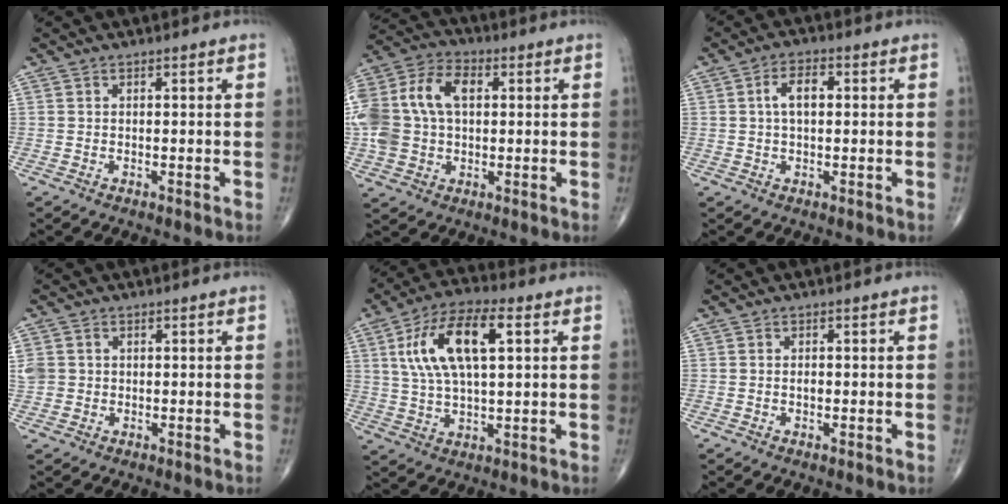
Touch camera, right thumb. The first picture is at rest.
{"total": 18.2, "force": [2.5, 12.4, 13.1], "torque": [-0.292, 0.025, 0.041]}
{"total": 4.9, "force": [0.7, 2.6, 4.1], "torque": [-0.073, 0.012, 0.008]}
{"total": 5.7, "force": [0.7, 5.1, 2.5], "torque": [-0.066, 0.013, 0.022]}
{"total": 15.3, "force": [4.3, 6.4, 13.2], "torque": [-0.250, 0.013, 0.077]}
{"total": 1.2, "force": [-0.1, 0.7, 0.9], "torque": [-0.015, 0.000, -0.002]}